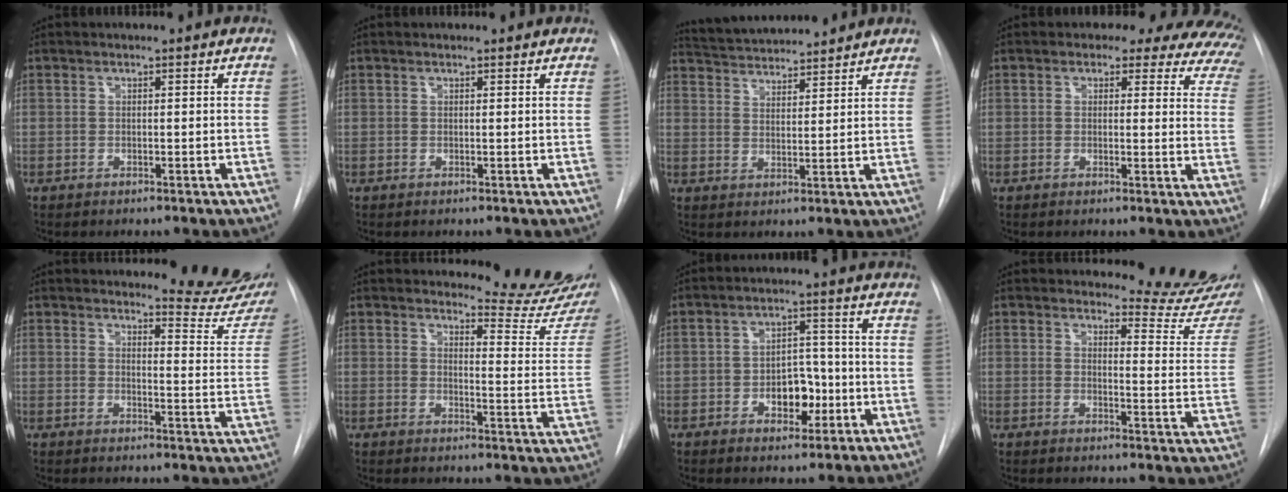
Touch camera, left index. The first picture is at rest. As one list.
[{"total": 1.4, "force": [1.3, 0.3, 0.3], "torque": [-0.011, 0.008, 0.012]}, {"total": 11.6, "force": [11.1, 1.4, 3.2], "torque": [-0.060, 0.022, 0.174]}, {"total": 15.3, "force": [12.4, 6.2, 6.5], "torque": [-0.064, -0.021, 0.107]}, {"total": 12.7, "force": [12.1, 1.6, 3.5], "torque": [-0.024, -0.083, 0.118]}, {"total": 14.2, "force": [13.6, 1.1, 3.8], "torque": [-0.033, -0.104, 0.140]}, {"total": 6.1, "force": [-2.0, 3.7, 4.5], "torque": [-0.062, 0.015, -0.027]}, {"total": 13.8, "force": [13.4, 1.2, 3.1], "torque": [-0.017, -0.110, 0.132]}]